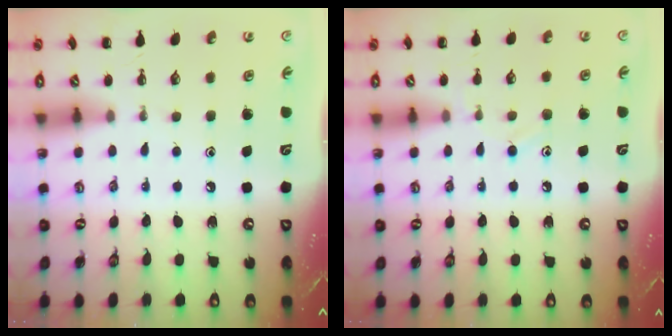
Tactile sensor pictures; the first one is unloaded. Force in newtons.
{"total": 8.2, "press": 7.9, "slide": 2.2}